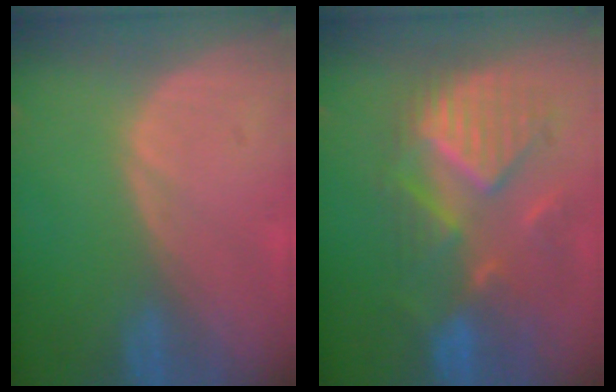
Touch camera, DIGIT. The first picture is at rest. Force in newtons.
{"total": 10.2, "press": 9.5, "slide": 3.7}